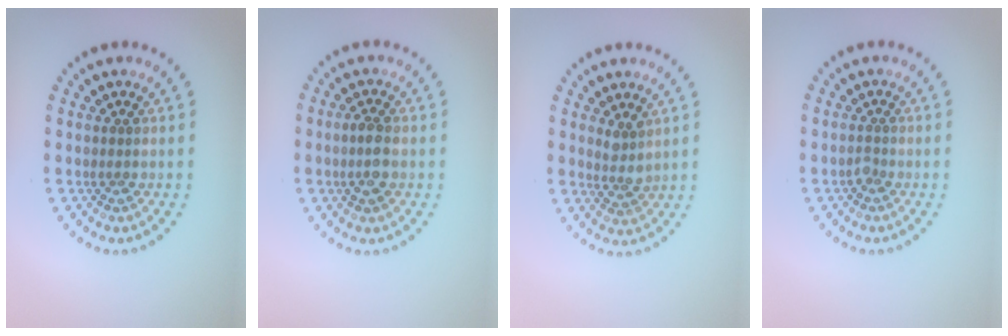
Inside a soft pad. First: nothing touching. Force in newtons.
{"total": 2.1, "press": 2.1, "slide": 0.4}
{"total": 1.8, "press": 1.4, "slide": 1.2}
{"total": 0.7, "press": 0.6, "slide": 0.5}